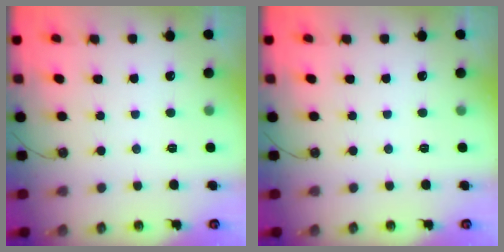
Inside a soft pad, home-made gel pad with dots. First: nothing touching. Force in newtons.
{"total": 0.0}